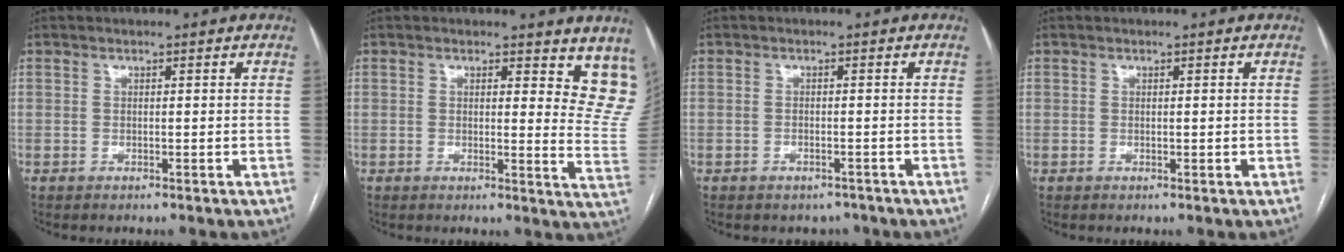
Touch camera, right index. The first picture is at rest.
{"total": 9.1, "force": [7.1, 2.9, 4.9], "torque": [-0.036, -0.037, 0.050]}
{"total": 2.3, "force": [-1.9, 1.3, 0.3], "torque": [-0.005, 0.002, -0.021]}
{"total": 0.0}